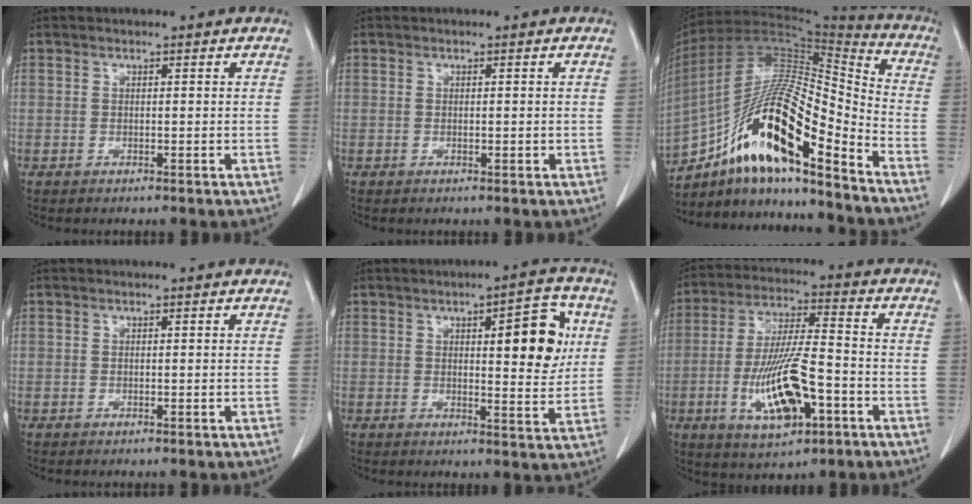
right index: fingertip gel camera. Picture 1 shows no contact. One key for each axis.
{"total": 0.7, "fx": -0.1, "fy": 0.3, "fz": 0.6, "tx": -0.010, "ty": -0.001, "tz": 0.001}
{"total": 21.0, "fx": -13.0, "fy": 3.5, "fz": 16.2, "tx": -0.306, "ty": -0.001, "tz": -0.231}
{"total": 0.0}
{"total": 9.6, "fx": 2.5, "fy": 2.6, "fz": 8.9, "tx": -0.114, "ty": 0.004, "tz": 0.033}
{"total": 13.8, "fx": -4.6, "fy": 3.5, "fz": 12.5, "tx": -0.247, "ty": -0.007, "tz": -0.076}